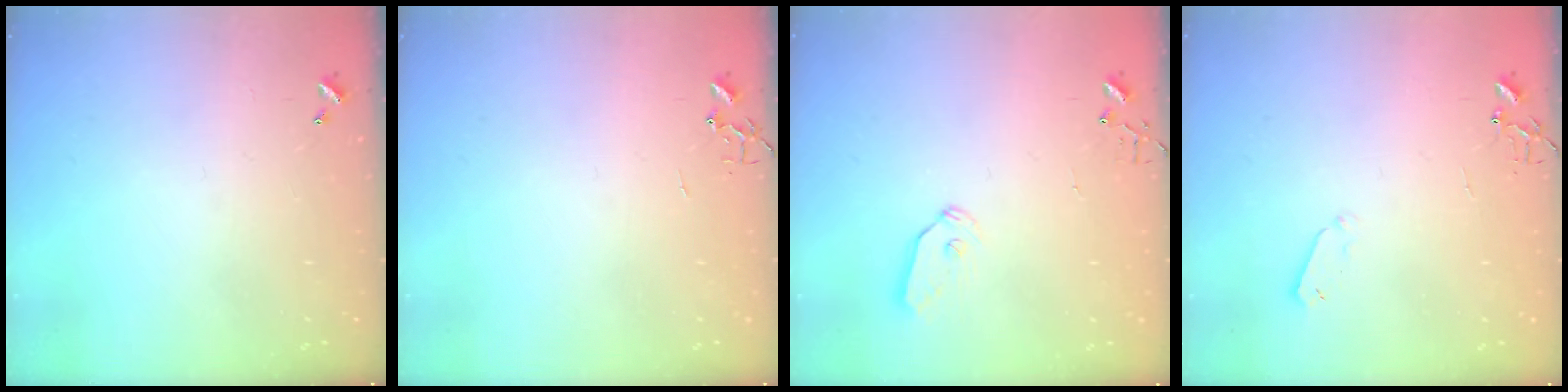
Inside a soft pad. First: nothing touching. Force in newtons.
{"total": 0.0}
{"total": 6.3, "press": 6.3, "slide": 0.1}
{"total": 3.3, "press": 3.2, "slide": 0.7}